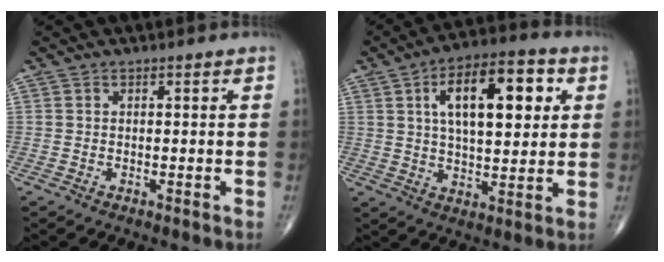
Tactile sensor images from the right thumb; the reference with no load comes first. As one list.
[{"total": 16.6, "force": [4.9, 7.4, 14.0], "torque": [-0.193, 0.003, 0.074]}]